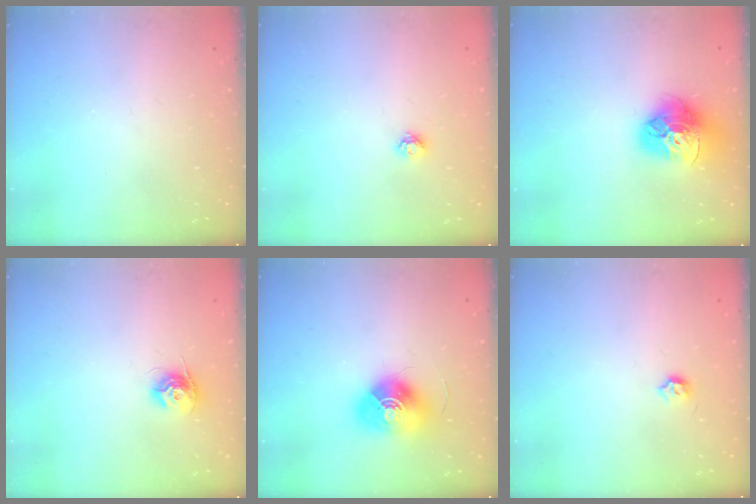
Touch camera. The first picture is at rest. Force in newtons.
{"total": 5.3, "press": 5.2, "slide": 0.5}
{"total": 18.0, "press": 17.9, "slide": 1.8}
{"total": 9.6, "press": 9.6, "slide": 0.4}
{"total": 14.4, "press": 14.4, "slide": 0.5}
{"total": 3.9, "press": 3.9, "slide": 0.6}